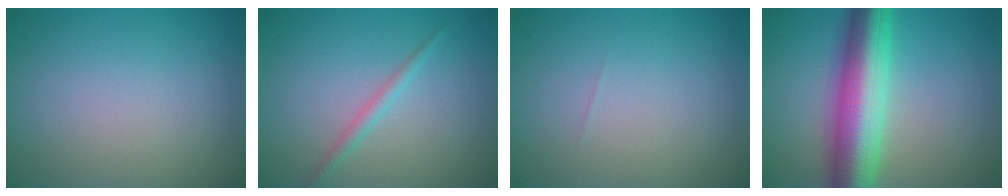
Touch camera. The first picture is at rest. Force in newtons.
{"total": 1.4, "press": 1.4, "slide": 0.0}
{"total": 0.0}
{"total": 10.1, "press": 10.1, "slide": 0.1}